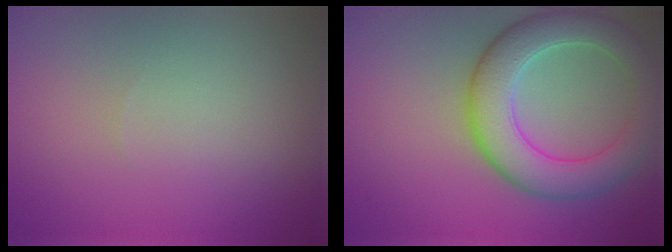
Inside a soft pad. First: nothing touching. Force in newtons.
{"total": 7.0, "press": 6.9, "slide": 0.3}